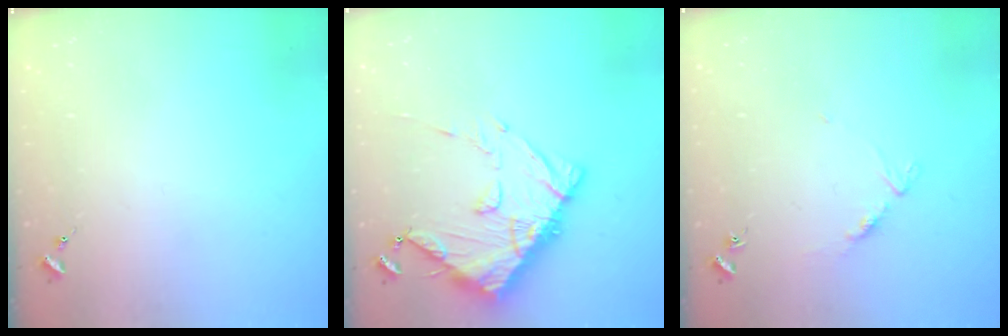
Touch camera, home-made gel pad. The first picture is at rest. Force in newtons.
{"total": 14.1, "press": 14.0, "slide": 1.6}
{"total": 5.5, "press": 5.5, "slide": 0.4}